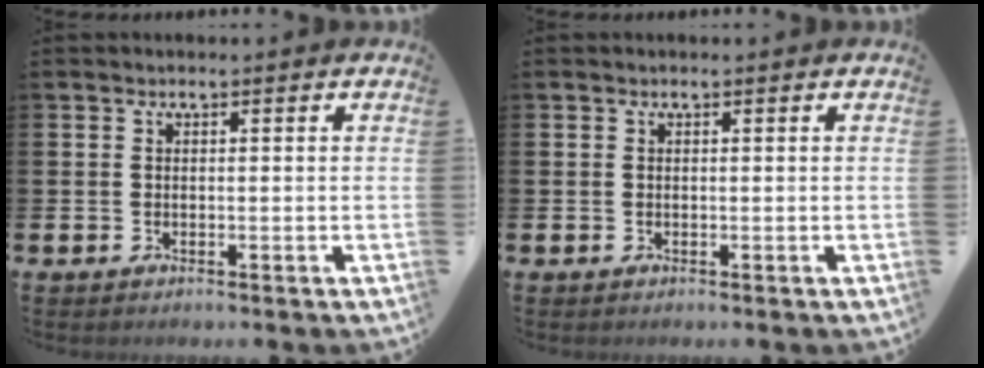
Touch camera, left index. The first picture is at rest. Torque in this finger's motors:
{"motor_torque": [0.07, 0.01, -0.07, 0.00]}